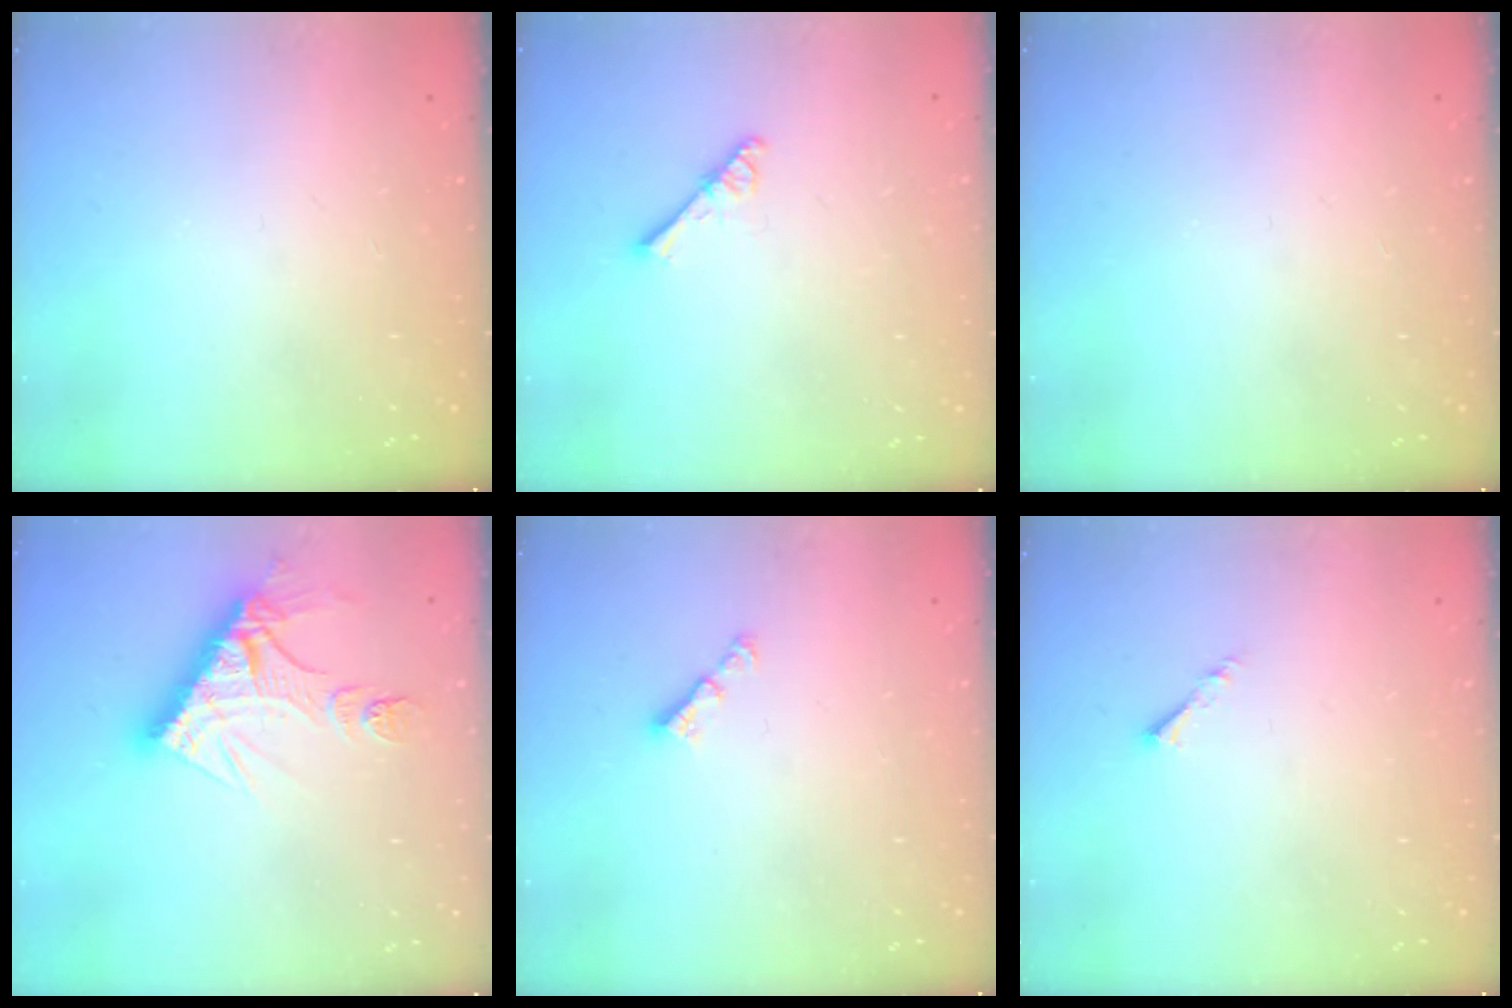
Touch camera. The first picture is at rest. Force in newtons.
{"total": 2.5, "press": 2.5, "slide": 0.3}
{"total": 0.0}
{"total": 13.5, "press": 13.4, "slide": 1.2}
{"total": 3.0, "press": 2.9, "slide": 0.5}
{"total": 1.1, "press": 1.0, "slide": 0.3}